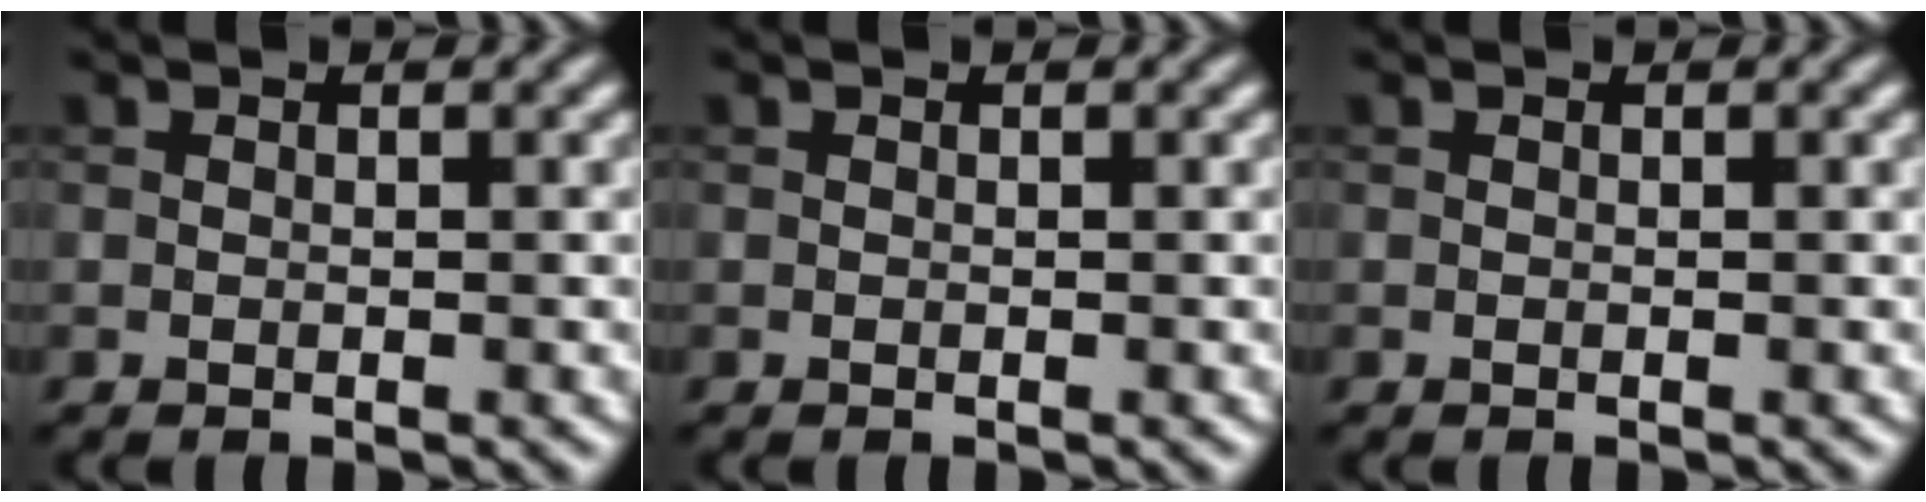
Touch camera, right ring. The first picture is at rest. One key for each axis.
{"total": 0.0}
{"total": 0.0}